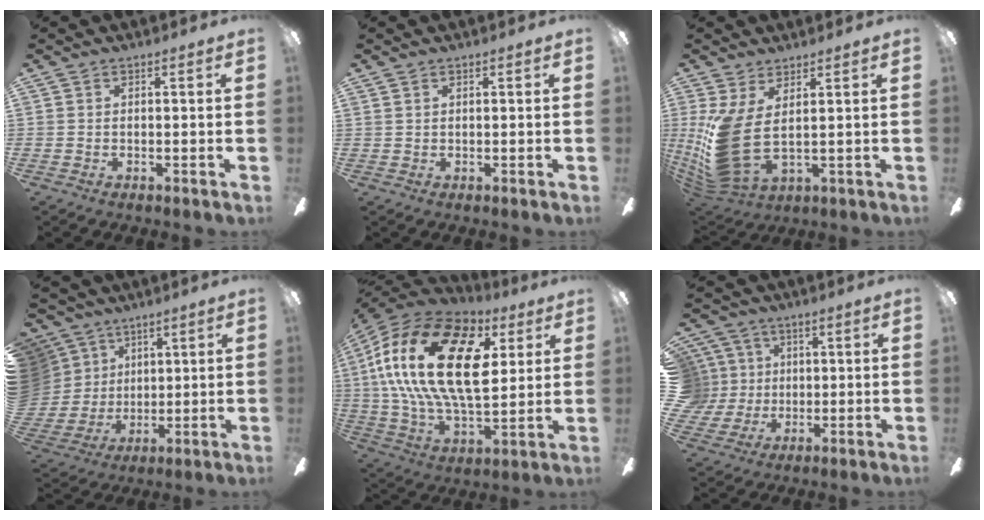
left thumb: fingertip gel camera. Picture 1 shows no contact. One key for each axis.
{"total": 0.6, "fx": 0.5, "fy": 0.3, "fz": 0.0, "tx": 0.000, "ty": 0.001, "tz": 0.010}
{"total": 12.4, "fx": 1.9, "fy": 5.7, "fz": 10.9, "tx": -0.247, "ty": -0.034, "tz": 0.038}
{"total": 12.6, "fx": 4.6, "fy": 11.1, "fz": 3.7, "tx": -0.104, "ty": -0.027, "tz": 0.097}
{"total": 28.1, "fx": 8.3, "fy": 15.0, "fz": 22.3, "tx": -0.448, "ty": -0.021, "tz": 0.140}
{"total": 9.5, "fx": 2.3, "fy": 9.0, "fz": 1.9, "tx": -0.076, "ty": -0.006, "tz": 0.049}